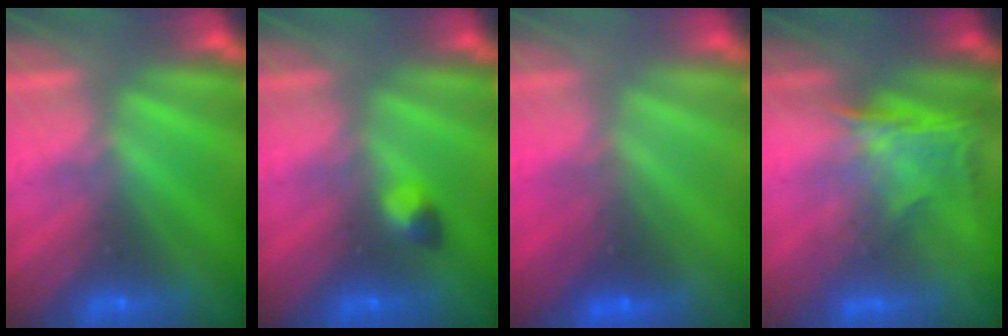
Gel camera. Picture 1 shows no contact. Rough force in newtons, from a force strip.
{"total": 2.6}
{"total": 1.8}
{"total": 1.3}